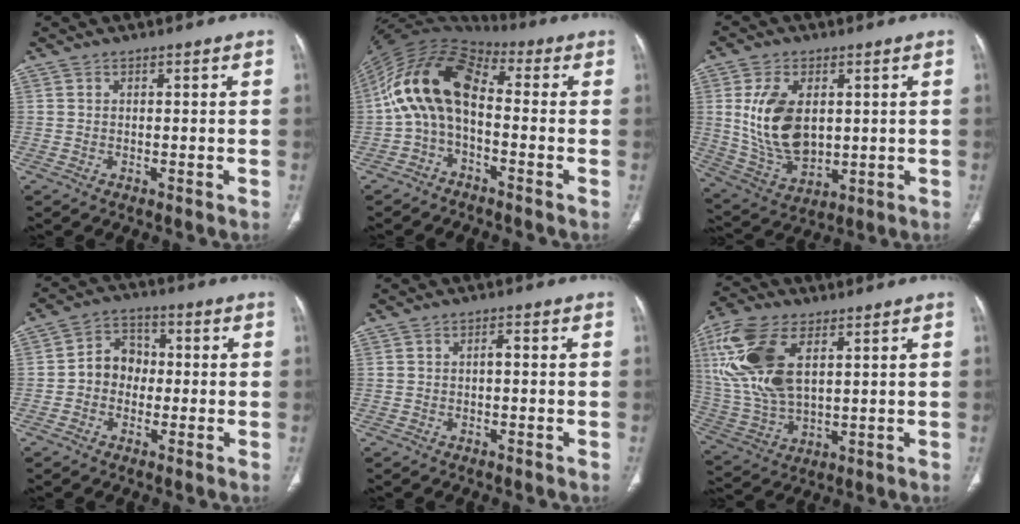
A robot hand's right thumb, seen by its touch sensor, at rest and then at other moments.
{"total": 13.4, "force": [-0.9, 7.7, 10.9], "torque": [-0.198, 0.053, -0.032]}
{"total": 14.2, "force": [2.1, 8.8, 10.9], "torque": [-0.190, -0.014, 0.056]}
{"total": 6.9, "force": [-0.7, 5.9, 3.5], "torque": [-0.029, 0.026, -0.027]}
{"total": 1.2, "force": [-0.2, 0.6, 1.0], "torque": [-0.014, 0.005, -0.005]}
{"total": 18.3, "force": [5.7, 9.6, 14.4], "torque": [-0.313, -0.009, 0.116]}